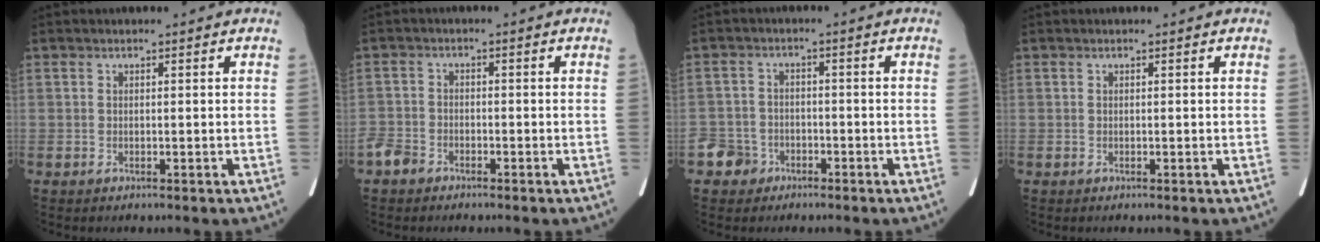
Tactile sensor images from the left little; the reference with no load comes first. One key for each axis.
{"total": 3.1, "fx": -2.4, "fy": 1.8, "fz": 0.8, "tx": -0.020, "ty": 0.005, "tz": -0.046}
{"total": 4.4, "fx": -2.6, "fy": 3.5, "fz": 0.2, "tx": -0.003, "ty": 0.012, "tz": -0.046}
{"total": 0.0}